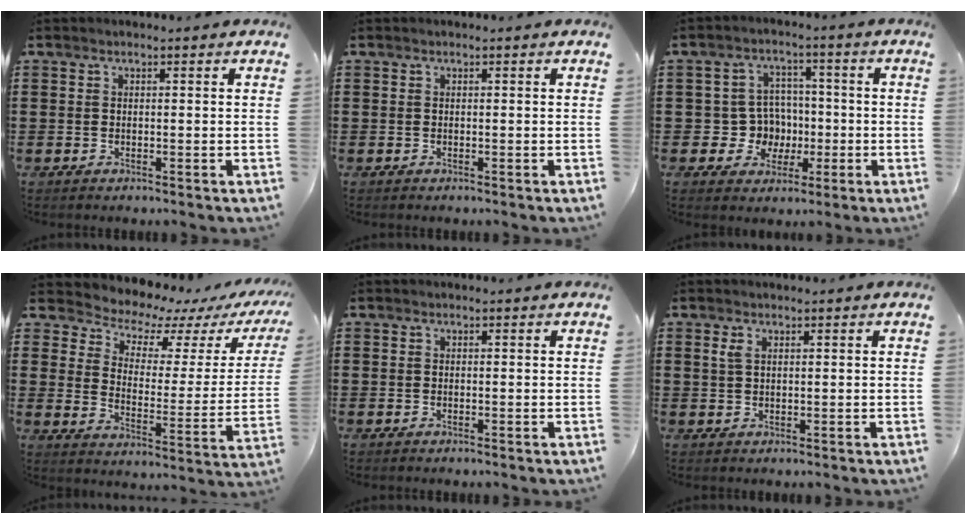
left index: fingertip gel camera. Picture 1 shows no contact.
{"total": 0.0}
{"total": 6.6, "force": [-0.6, 6.3, 2.0], "torque": [-0.052, 0.013, -0.006]}
{"total": 4.7, "force": [4.3, 1.8, 0.8], "torque": [-0.039, -0.042, 0.067]}
{"total": 0.0}
{"total": 1.5, "force": [0.7, 0.6, 1.2], "torque": [-0.027, 0.003, 0.013]}